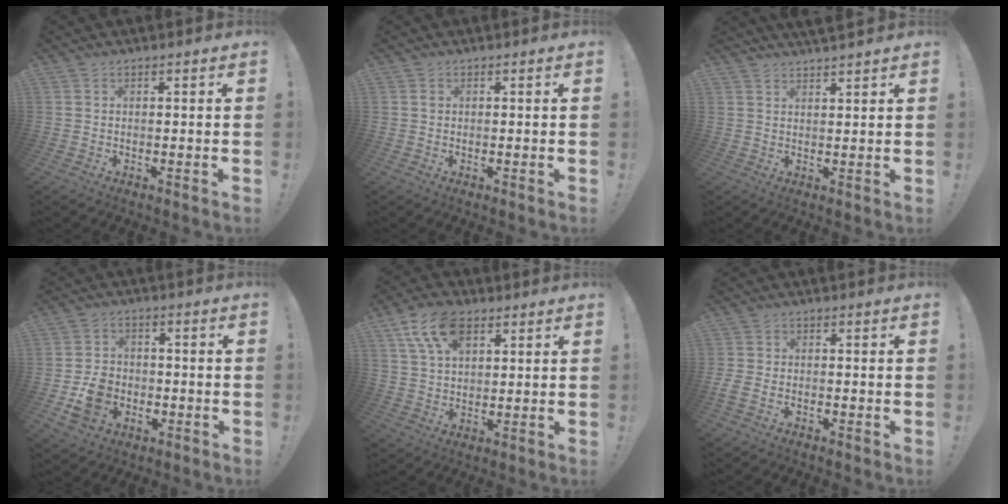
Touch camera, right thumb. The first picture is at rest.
{"total": 0.7, "force": [0.2, 0.6, 0.2], "torque": [0.000, 0.001, 0.002]}
{"total": 3.1, "force": [3.0, 0.1, 0.8], "torque": [-0.014, -0.017, 0.054]}
{"total": 10.7, "force": [-3.2, 8.7, 5.4], "torque": [-0.077, 0.017, -0.051]}
{"total": 11.8, "force": [5.9, 6.7, 7.6], "torque": [-0.141, -0.009, 0.109]}
{"total": 2.7, "force": [-1.3, 1.4, 1.8], "torque": [-0.042, -0.006, -0.025]}